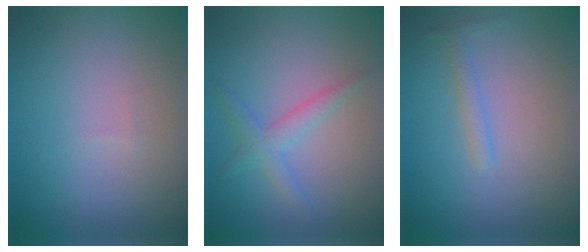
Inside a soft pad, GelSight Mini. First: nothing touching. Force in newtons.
{"total": 2.2, "press": 2.2, "slide": 0.1}
{"total": 1.2, "press": 1.2, "slide": 0.0}